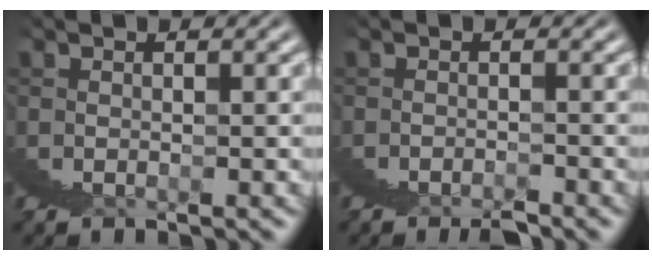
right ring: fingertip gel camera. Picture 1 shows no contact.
{"total": 1.2, "force": [-0.7, -0.8, -0.5], "torque": [0.021, 0.010, -0.014]}